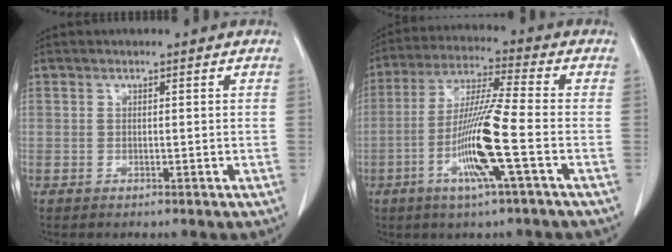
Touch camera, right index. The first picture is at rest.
{"total": 12.0, "force": [-3.9, -0.6, 11.3], "torque": [-0.225, -0.008, -0.080]}